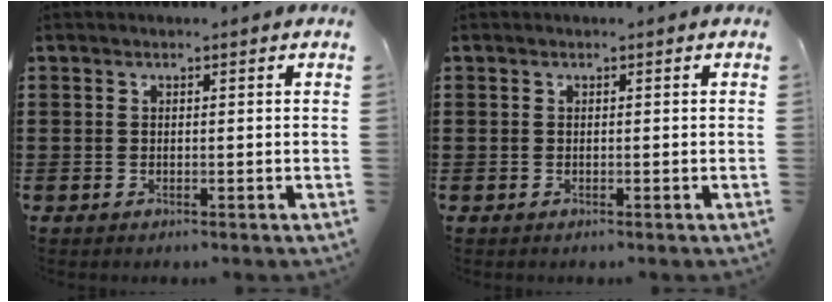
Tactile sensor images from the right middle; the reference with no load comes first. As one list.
[{"total": 0.0}]